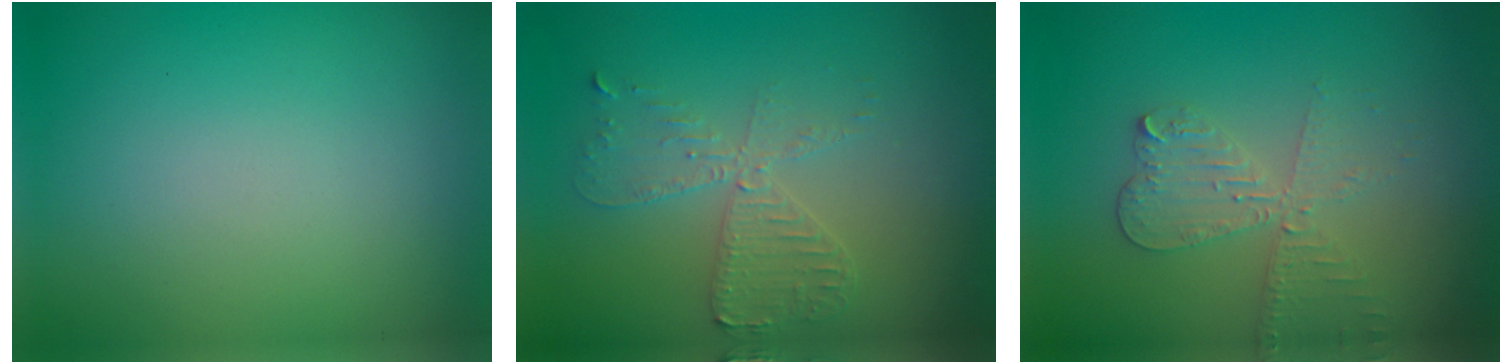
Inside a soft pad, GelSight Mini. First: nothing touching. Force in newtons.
{"total": 3.3, "press": 2.8, "slide": 1.7}
{"total": 3.5, "press": 3.0, "slide": 1.9}